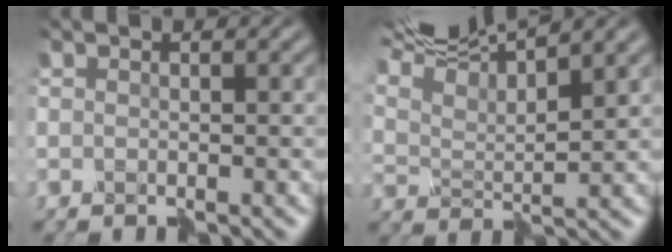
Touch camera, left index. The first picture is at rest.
{"total": 9.8, "force": [9.1, 1.3, 3.3], "torque": [-0.078, 0.022, 0.120]}